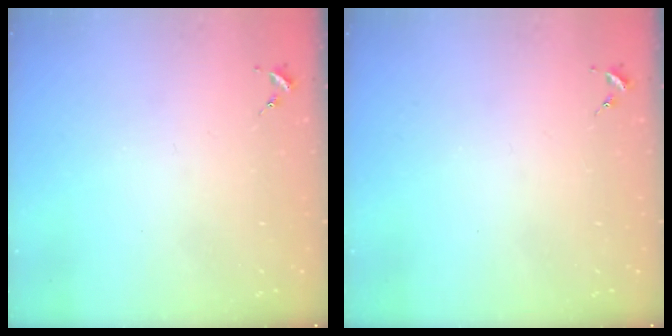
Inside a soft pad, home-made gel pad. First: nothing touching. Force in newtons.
{"total": 0.0}